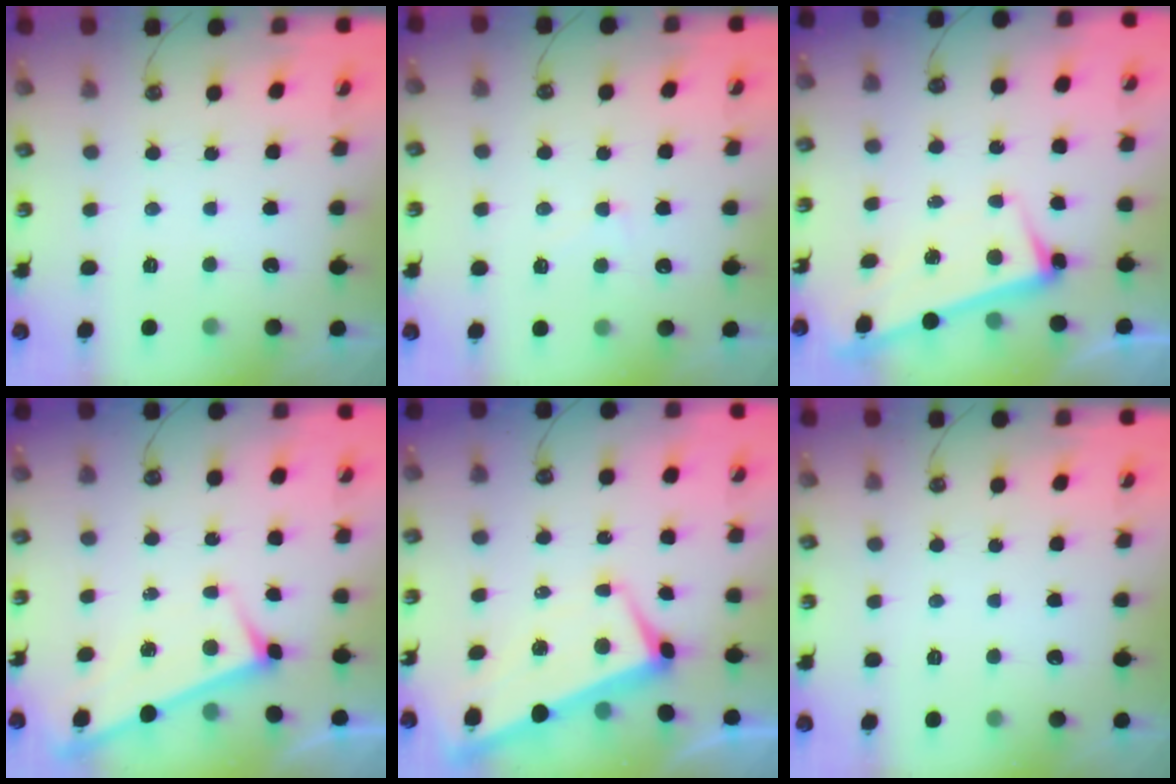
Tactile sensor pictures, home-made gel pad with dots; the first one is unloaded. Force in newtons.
{"total": 1.1, "press": 1.0, "slide": 0.5}
{"total": 2.6, "press": 2.5, "slide": 0.7}
{"total": 3.0, "press": 3.0, "slide": 0.2}
{"total": 1.2, "press": 0.3, "slide": 1.1}
{"total": 0.0}